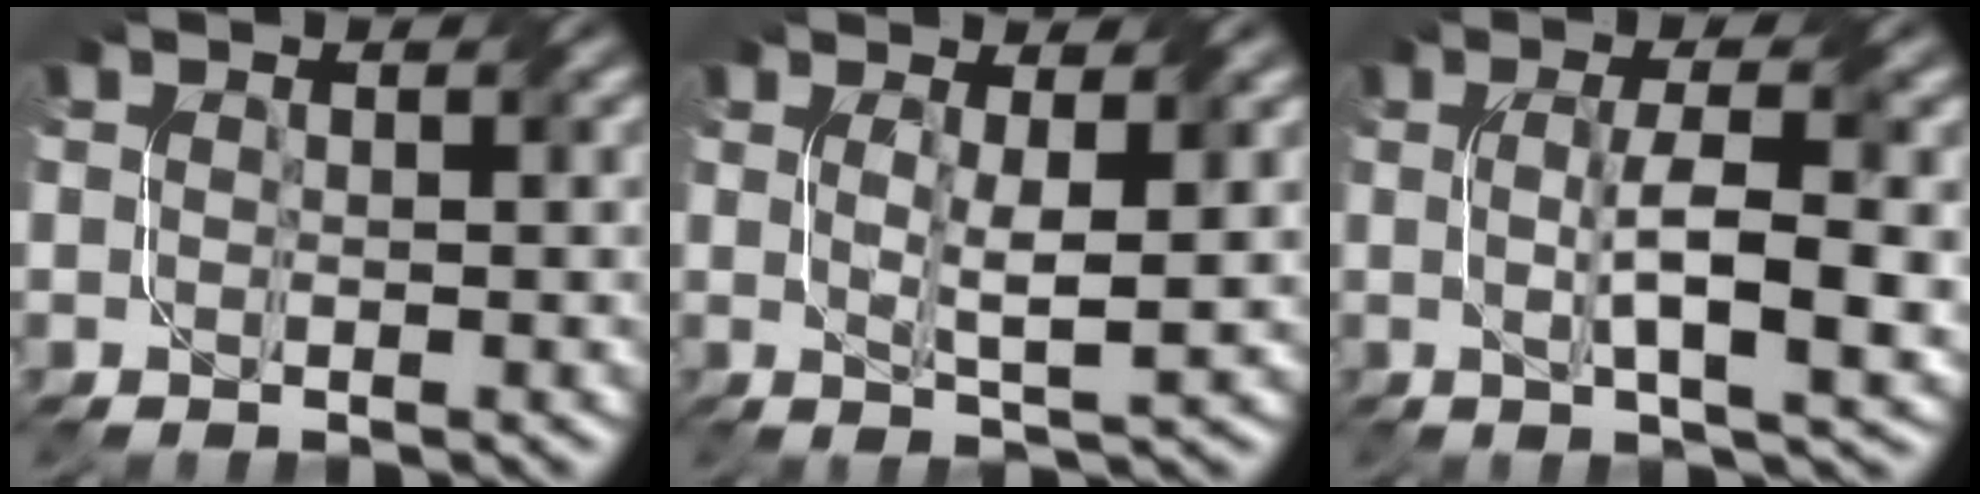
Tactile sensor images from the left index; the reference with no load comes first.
{"total": 3.0, "force": [0.6, 0.4, 2.9], "torque": [-0.052, -0.008, 0.012]}
{"total": 6.4, "force": [0.0, 1.3, 6.3], "torque": [-0.103, 0.000, 0.002]}